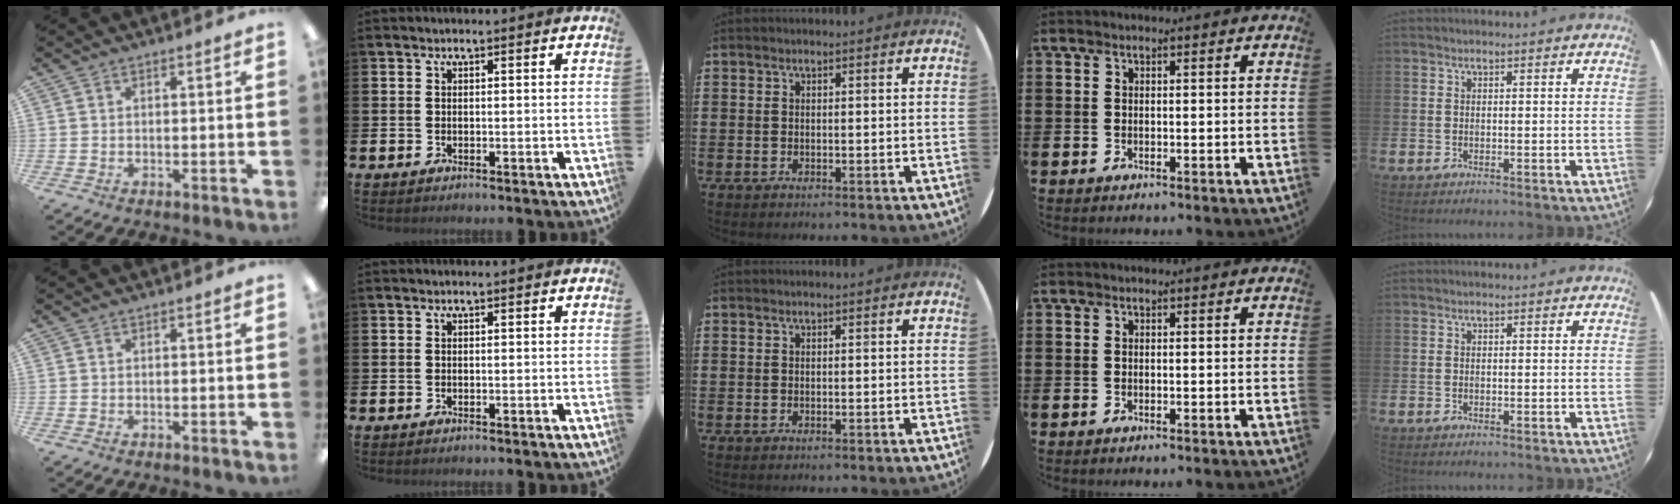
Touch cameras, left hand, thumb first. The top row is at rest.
{}